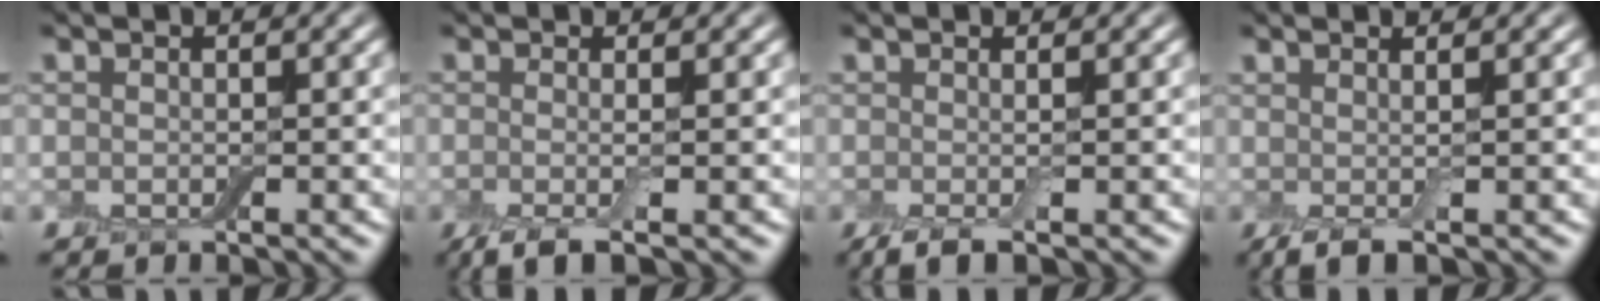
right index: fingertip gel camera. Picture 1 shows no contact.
{"total": 3.2, "force": [-1.1, 0.7, 2.9], "torque": [-0.050, -0.007, -0.030]}
{"total": 2.3, "force": [-0.6, 0.5, 2.2], "torque": [-0.037, -0.003, -0.015]}
{"total": 2.6, "force": [-0.1, 0.7, 2.5], "torque": [-0.031, 0.004, -0.005]}